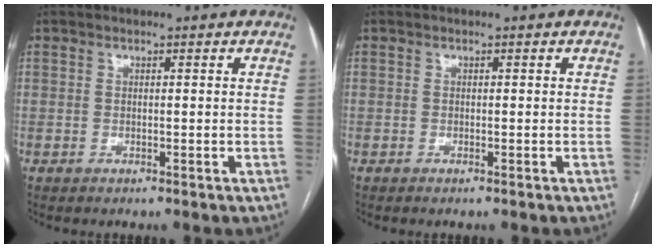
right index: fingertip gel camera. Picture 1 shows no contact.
{"total": 0.0}